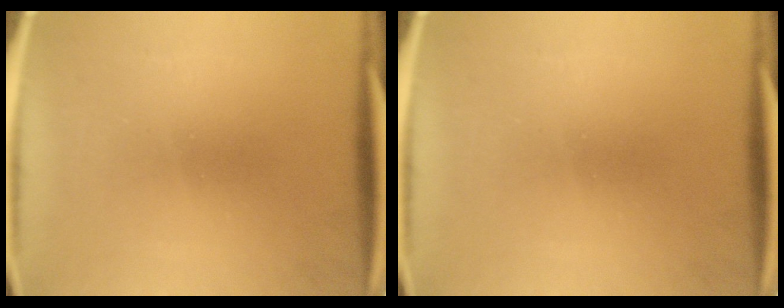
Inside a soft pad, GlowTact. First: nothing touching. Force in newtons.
{"total": 0.0}